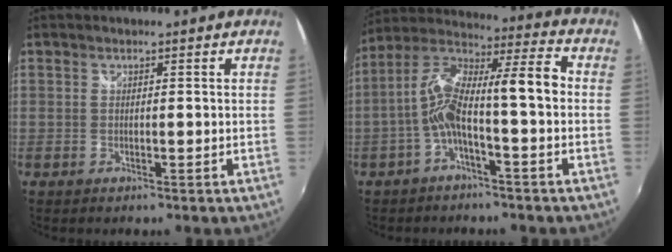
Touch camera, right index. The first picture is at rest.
{"total": 12.6, "force": [-2.2, 2.3, 12.2], "torque": [-0.229, 0.019, -0.041]}